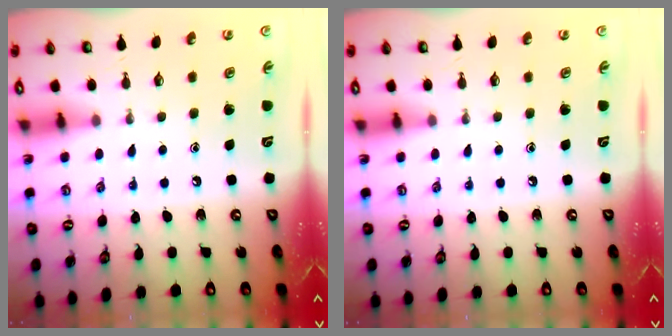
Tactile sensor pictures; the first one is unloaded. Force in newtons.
{"total": 0.0}